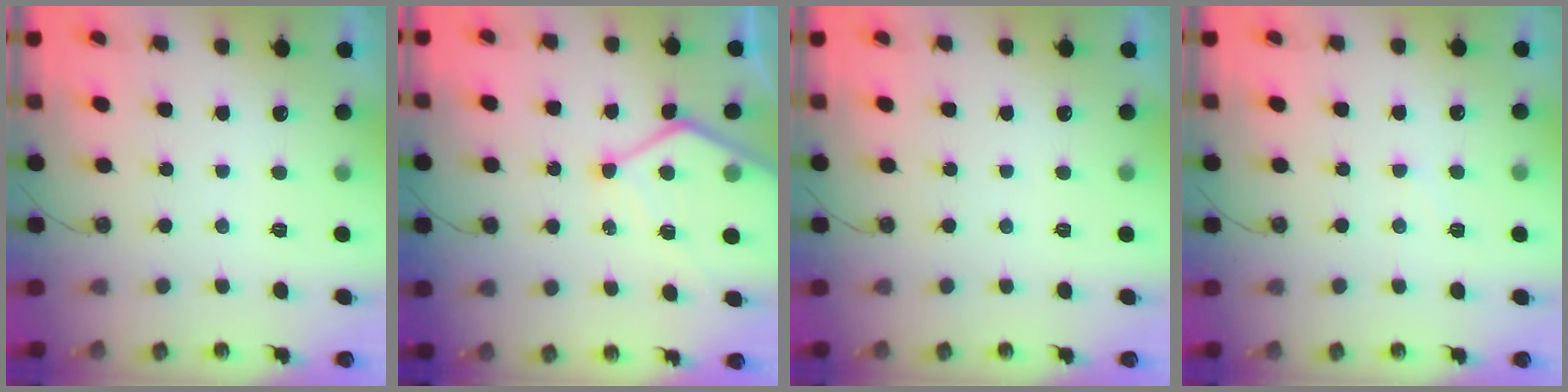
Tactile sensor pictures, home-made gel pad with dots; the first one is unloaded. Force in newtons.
{"total": 11.9, "press": 11.8, "slide": 1.0}
{"total": 0.0}
{"total": 6.2, "press": 6.2, "slide": 0.8}